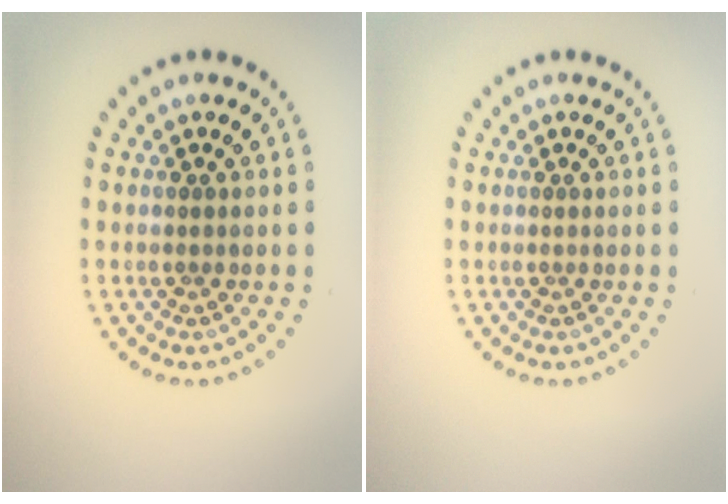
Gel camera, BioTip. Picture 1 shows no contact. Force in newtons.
{"total": 0.0}